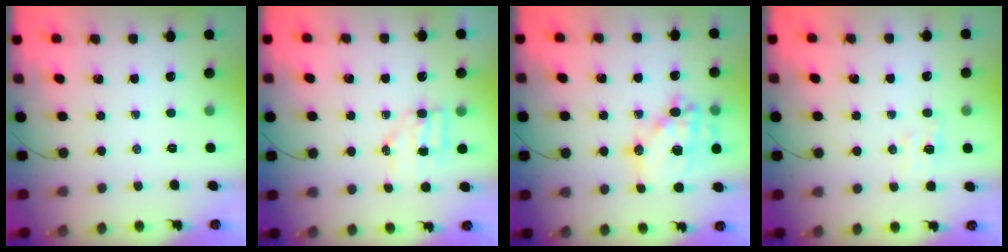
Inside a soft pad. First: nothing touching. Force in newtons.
{"total": 5.6, "press": 5.6, "slide": 0.6}
{"total": 19.0, "press": 18.6, "slide": 3.7}
{"total": 5.0, "press": 4.9, "slide": 0.9}